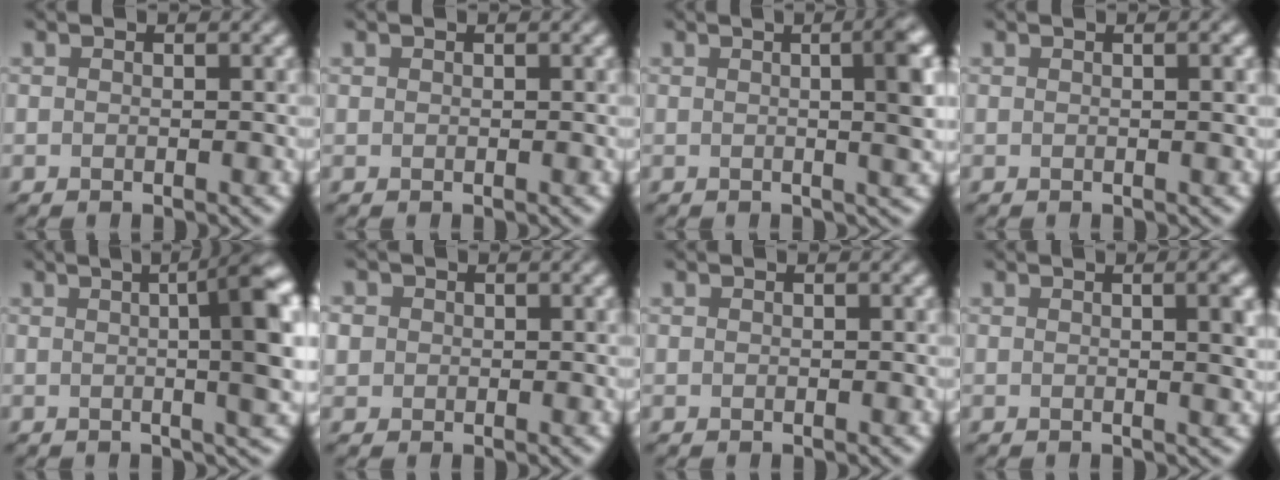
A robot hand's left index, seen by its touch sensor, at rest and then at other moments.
{"total": 0.0}
{"total": 6.0, "force": [0.5, 1.8, 5.7], "torque": [-0.047, 0.011, 0.002]}
{"total": 1.3, "force": [0.3, 0.2, 1.2], "torque": [-0.017, 0.000, 0.005]}
{"total": 9.2, "force": [1.0, 2.5, 8.8], "torque": [-0.086, 0.019, 0.008]}
{"total": 2.8, "force": [0.6, 2.5, 0.9], "torque": [-0.010, 0.022, -0.011]}
{"total": 0.0}
{"total": 3.6, "force": [0.5, 1.0, 3.4], "torque": [-0.034, 0.010, 0.004]}